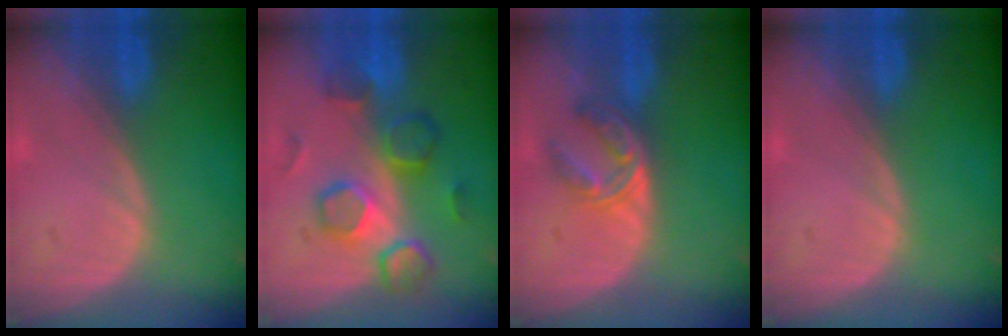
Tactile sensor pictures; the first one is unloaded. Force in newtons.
{"total": 8.3, "press": 8.2, "slide": 1.4}
{"total": 5.7, "press": 4.7, "slide": 3.2}
{"total": 0.0}